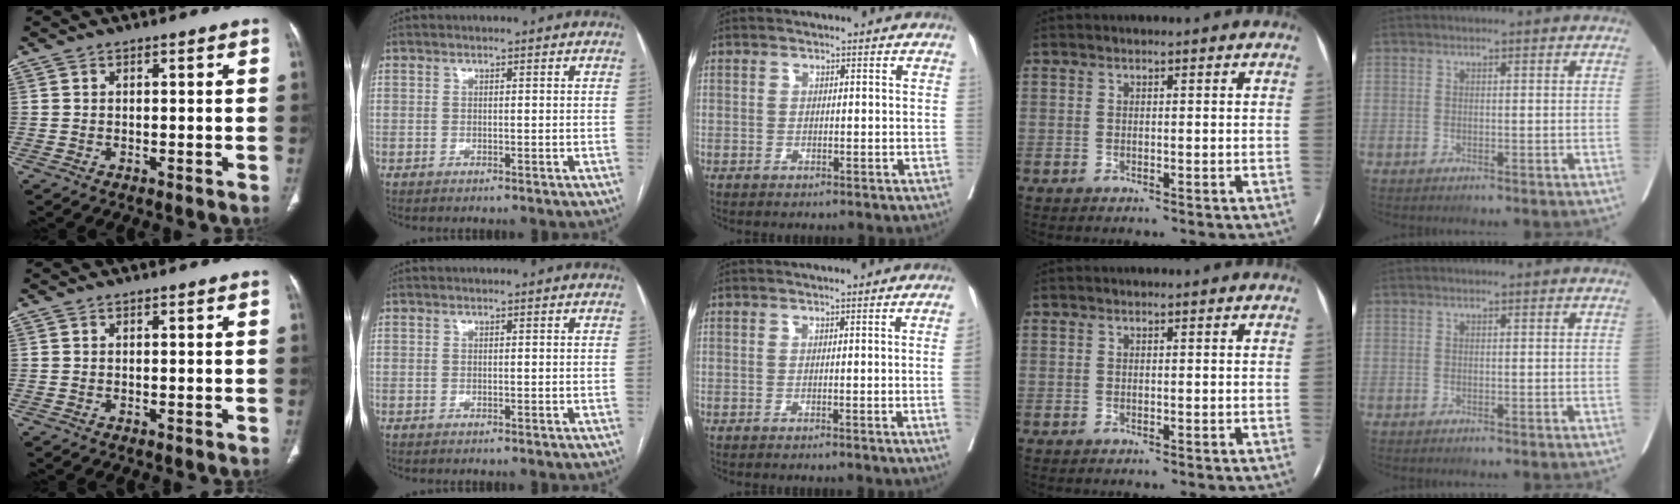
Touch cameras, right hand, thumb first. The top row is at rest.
{"middle": {"total": 2.8, "force": [-0.3, -1.2, 2.5], "torque": [-0.032, -0.004, 0.000]}}